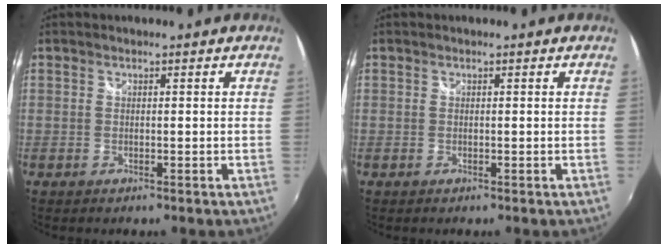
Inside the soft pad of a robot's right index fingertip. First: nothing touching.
{"total": 0.0}